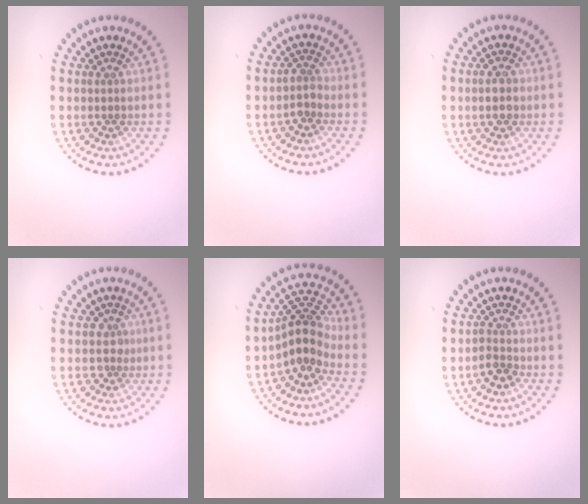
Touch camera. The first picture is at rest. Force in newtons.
{"total": 1.5, "press": 1.2, "slide": 0.8}
{"total": 2.1, "press": 2.1, "slide": 0.2}
{"total": 1.5, "press": 1.1, "slide": 1.0}
{"total": 3.9, "press": 3.0, "slide": 2.5}
{"total": 1.6, "press": 1.2, "slide": 1.0}